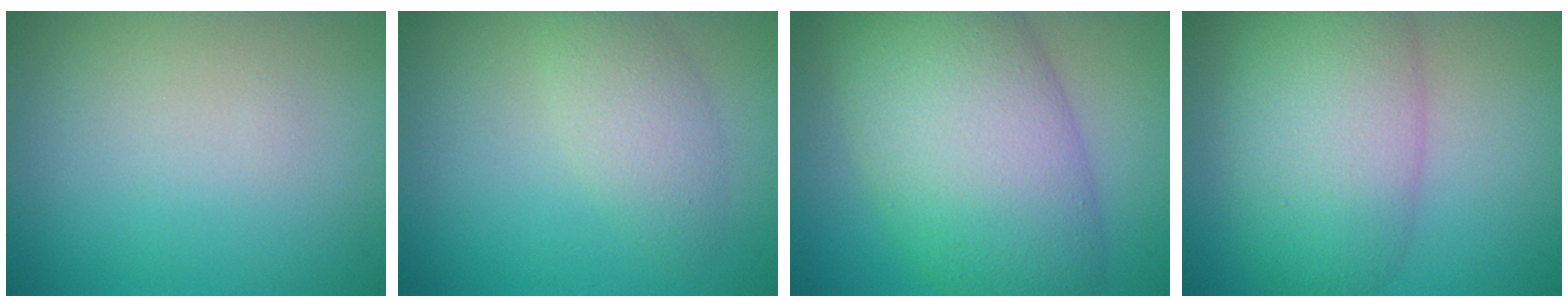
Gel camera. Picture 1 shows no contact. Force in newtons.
{"total": 2.6, "press": 2.6, "slide": 0.1}
{"total": 11.9, "press": 11.8, "slide": 0.3}
{"total": 8.3, "press": 8.3, "slide": 0.2}